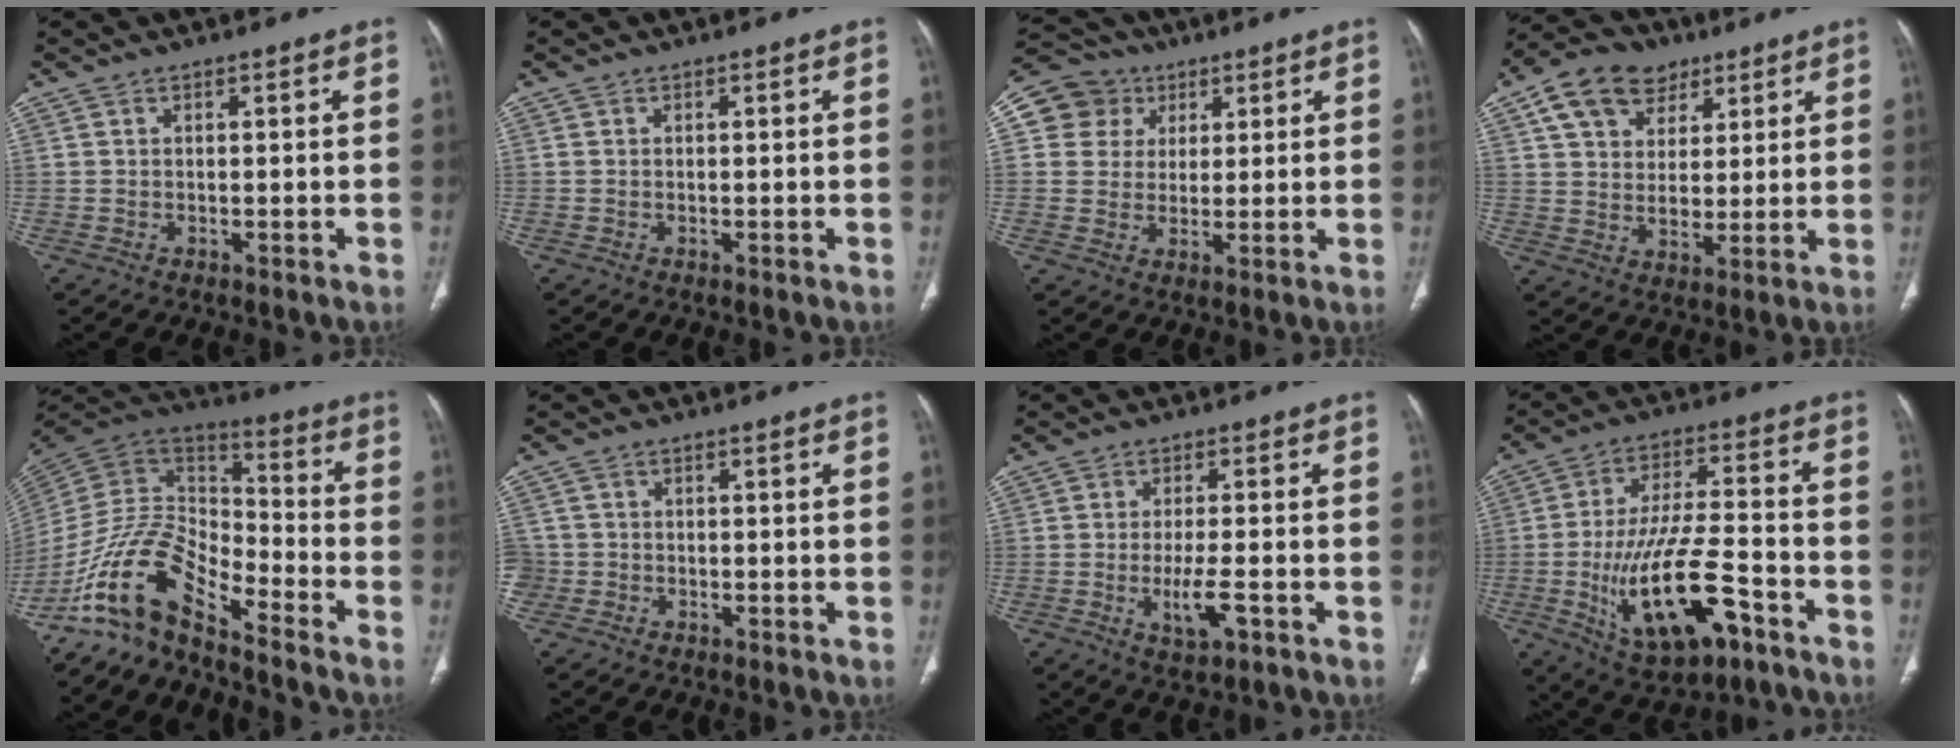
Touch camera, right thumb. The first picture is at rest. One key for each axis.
{"total": 0.0}
{"total": 9.1, "fx": 3.1, "fy": 8.4, "fz": 1.7, "tx": -0.001, "ty": 0.003, "tz": 0.050}
{"total": 13.9, "fx": 6.9, "fy": 10.0, "fz": 6.8, "tx": -0.093, "ty": -0.011, "tz": 0.121}
{"total": 14.8, "fx": -11.0, "fy": 5.7, "fz": 8.0, "tx": -0.138, "ty": 0.099, "tz": -0.221}
{"total": 3.8, "fx": -1.4, "fy": 3.5, "fz": 0.7, "tx": -0.015, "ty": 0.017, "tz": -0.032}
{"total": 5.7, "fx": -1.9, "fy": 1.8, "fz": 5.1, "tx": -0.092, "ty": -0.003, "tz": -0.030}
{"total": 18.6, "fx": -7.3, "fy": 7.6, "fz": 15.3, "tx": -0.274, "ty": 0.033, "tz": -0.111}